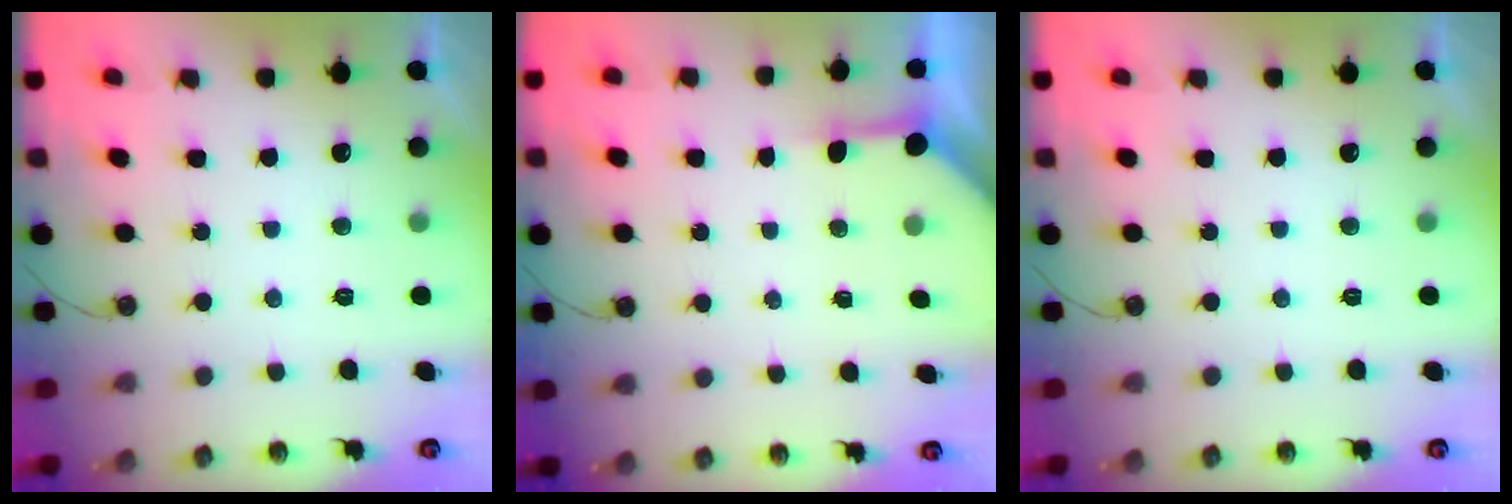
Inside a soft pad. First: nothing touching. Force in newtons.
{"total": 3.3, "press": 3.2, "slide": 0.5}
{"total": 0.0}